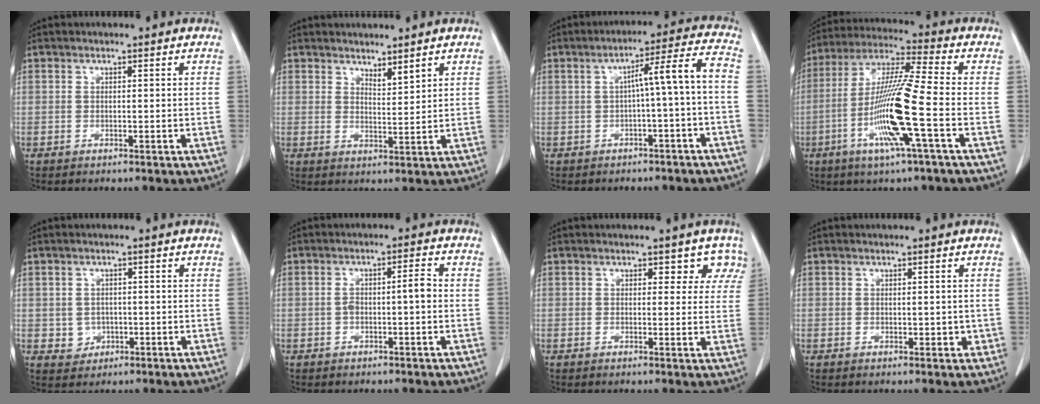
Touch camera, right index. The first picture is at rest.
{"total": 2.6, "force": [2.3, 0.4, 1.3], "torque": [-0.026, -0.011, 0.046]}
{"total": 7.2, "force": [-1.4, -0.4, 7.0], "torque": [-0.099, 0.025, -0.018]}
{"total": 14.4, "force": [-4.3, -0.5, 13.7], "torque": [-0.278, -0.009, -0.089]}
{"total": 2.8, "force": [-0.5, 2.7, 0.6], "torque": [-0.002, 0.006, 0.001]}
{"total": 3.5, "force": [-0.5, 0.7, 3.4], "torque": [-0.063, 0.015, -0.004]}
{"total": 3.8, "force": [2.8, 2.5, 0.9], "torque": [0.016, -0.004, 0.013]}
{"total": 1.6, "force": [0.0, 1.1, 1.1], "torque": [-0.009, 0.002, 0.003]}